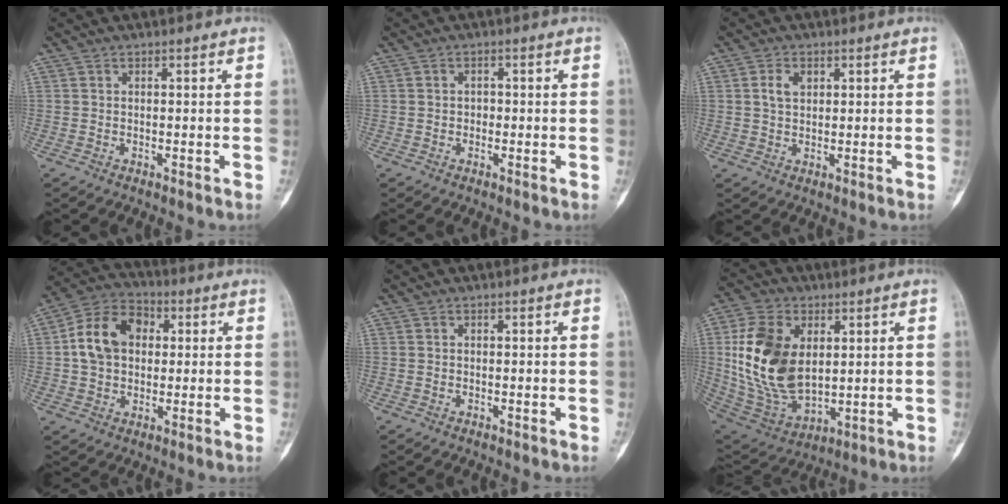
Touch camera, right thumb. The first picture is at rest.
{"total": 1.5, "force": [-0.3, 1.4, 0.5], "torque": [0.005, 0.006, -0.006]}
{"total": 3.6, "force": [1.2, 2.5, 2.4], "torque": [-0.033, 0.000, 0.022]}
{"total": 12.5, "force": [1.7, 9.4, 8.1], "torque": [-0.118, 0.021, 0.020]}
{"total": 0.0}
{"total": 19.9, "force": [3.1, 12.6, 15.1], "torque": [-0.276, -0.018, 0.072]}